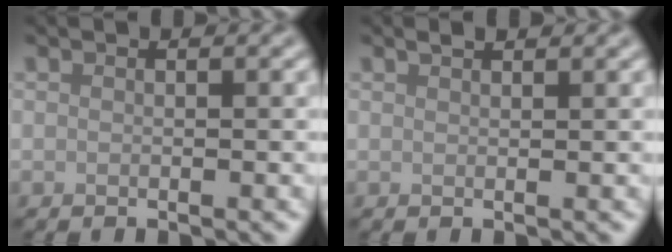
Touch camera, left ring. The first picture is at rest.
{"total": 0.8, "force": [0.7, 0.2, 0.3], "torque": [-0.007, -0.002, 0.013]}